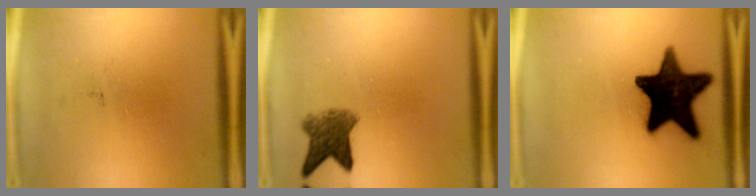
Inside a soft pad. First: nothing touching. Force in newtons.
{"total": 5.3}
{"total": 17.8}